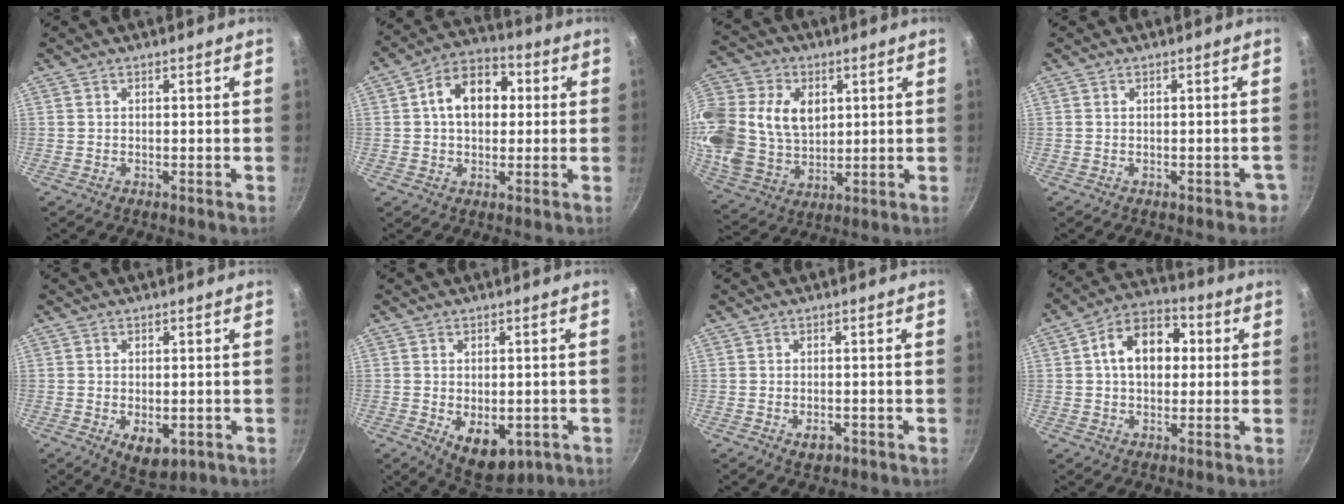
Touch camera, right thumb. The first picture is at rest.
{"total": 11.7, "force": [1.7, 8.3, 8.1], "torque": [-0.088, 0.025, 0.011]}
{"total": 25.8, "force": [6.1, 19.5, 15.7], "torque": [-0.366, 0.026, 0.121]}
{"total": 2.0, "force": [-1.0, 1.2, 1.2], "torque": [0.004, 0.022, 0.000]}
{"total": 6.4, "force": [-1.6, 3.8, 4.9], "torque": [-0.058, -0.007, -0.012]}
{"total": 9.1, "force": [-2.4, 5.6, 6.8], "torque": [-0.069, -0.003, -0.017]}
{"total": 3.0, "force": [-1.2, 1.9, 2.0], "torque": [-0.028, 0.005, -0.013]}
{"total": 12.8, "force": [1.9, 9.0, 8.9], "torque": [-0.098, 0.024, 0.014]}